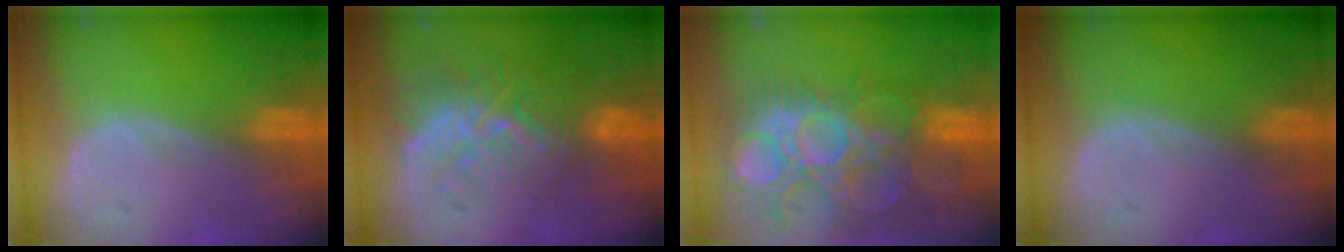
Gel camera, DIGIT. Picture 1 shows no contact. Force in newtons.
{"total": 9.4, "press": 8.7, "slide": 3.5}
{"total": 14.4, "press": 12.7, "slide": 6.8}
{"total": 0.0}